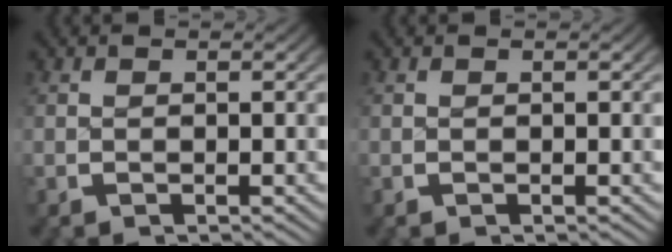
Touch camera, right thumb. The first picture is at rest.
{"total": 0.0}